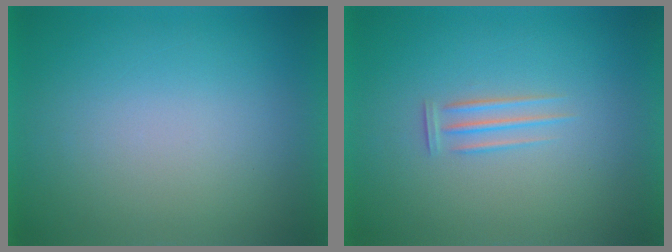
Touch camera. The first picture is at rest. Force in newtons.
{"total": 1.3}